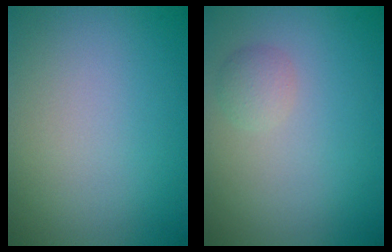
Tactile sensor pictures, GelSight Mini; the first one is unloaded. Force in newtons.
{"total": 1.3, "press": 1.3, "slide": 0.2}